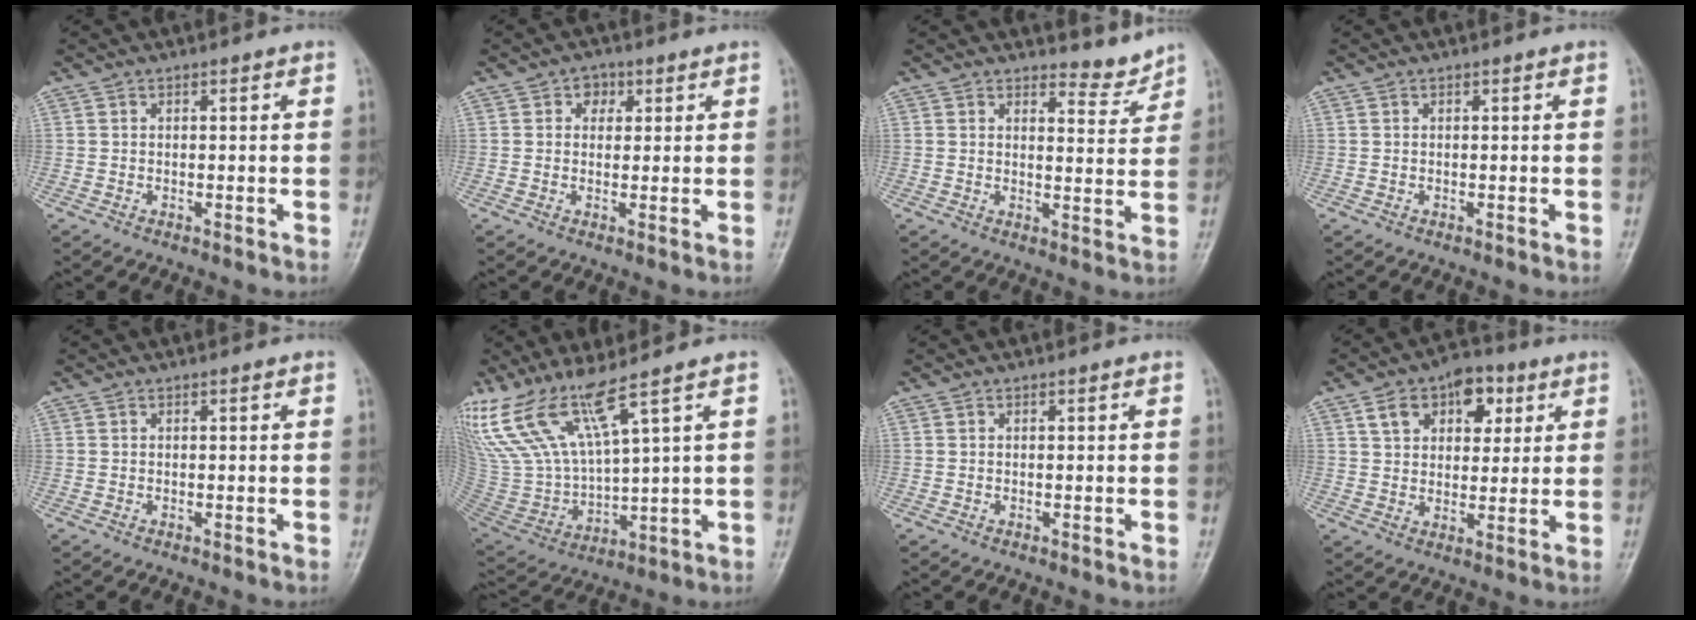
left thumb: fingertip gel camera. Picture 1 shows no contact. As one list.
[{"total": 2.9, "force": [1.2, 2.3, 1.2], "torque": [0.004, -0.001, 0.011]}, {"total": 4.0, "force": [3.9, 0.9, 0.2], "torque": [0.010, -0.044, 0.055]}, {"total": 0.0}, {"total": 0.0}, {"total": 13.1, "force": [9.7, 1.4, 8.7], "torque": [-0.184, -0.055, 0.217]}, {"total": 0.0}, {"total": 11.6, "force": [5.1, 7.6, 7.1], "torque": [-0.070, -0.003, 0.080]}]